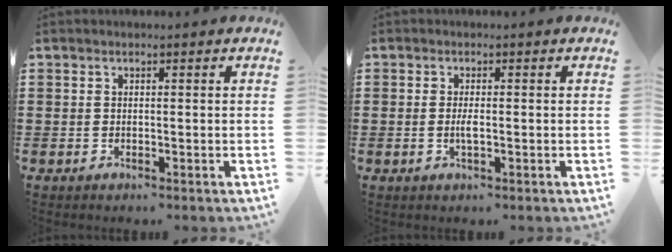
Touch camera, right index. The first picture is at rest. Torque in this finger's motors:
{"motor_torque": [2.14, 0.00, 0.35, 0.05]}